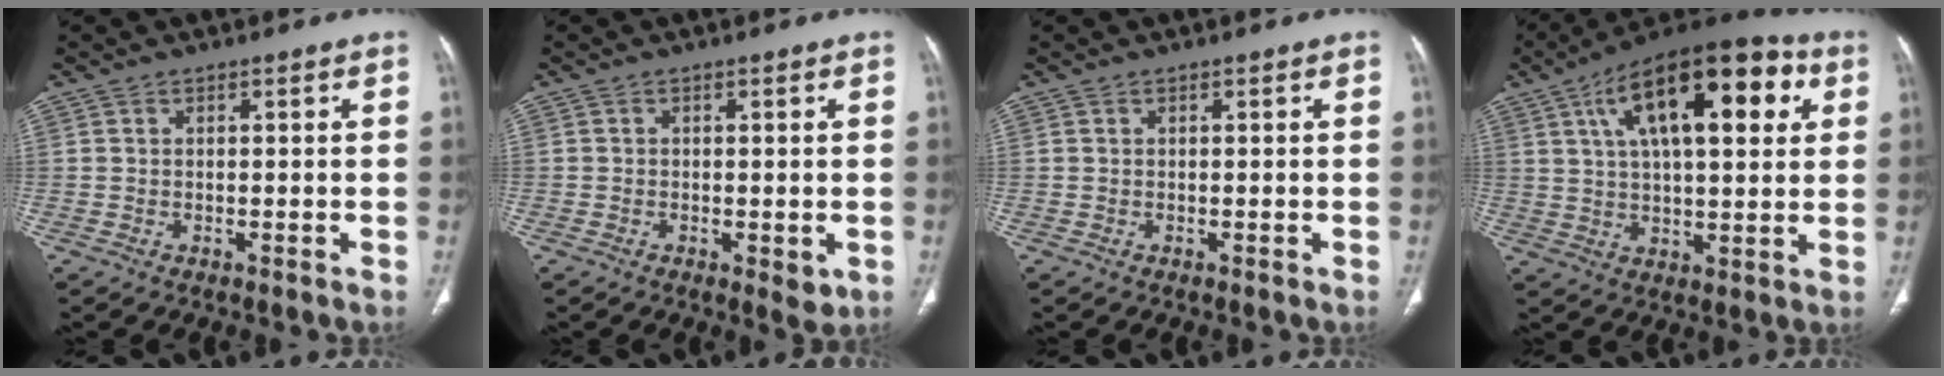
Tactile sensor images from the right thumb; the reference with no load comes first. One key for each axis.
{"total": 3.0, "fx": -0.9, "fy": 1.5, "fz": 2.5, "tx": -0.024, "ty": -0.004, "tz": -0.008}
{"total": 0.0}
{"total": 22.4, "fx": 7.8, "fy": 9.5, "fz": 18.7, "tx": -0.277, "ty": 0.010, "tz": 0.118}